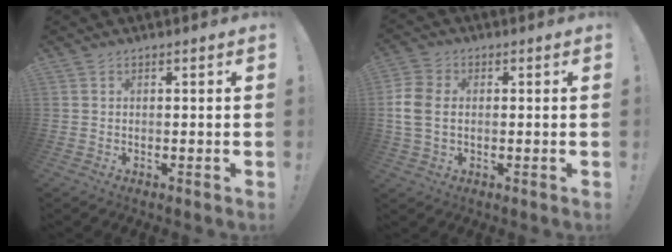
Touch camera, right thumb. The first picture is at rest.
{"total": 8.4, "force": [0.2, 6.2, 5.8], "torque": [-0.130, 0.003, 0.008]}